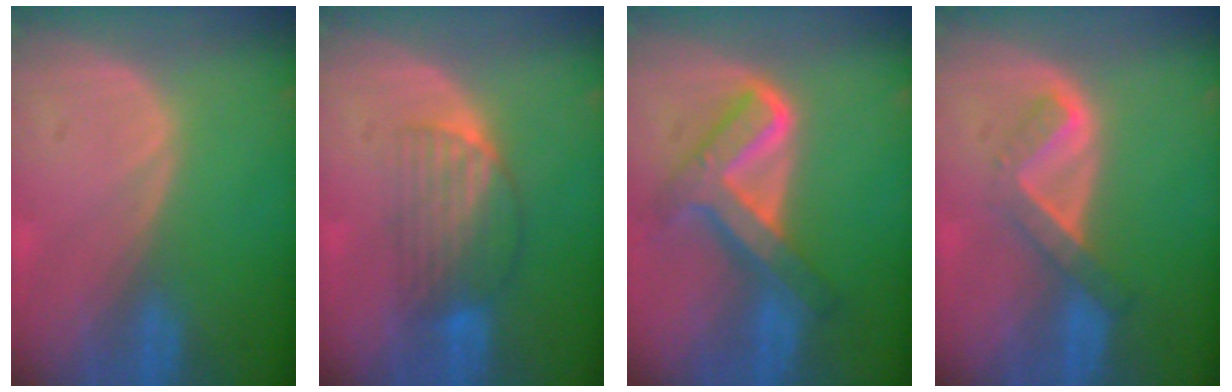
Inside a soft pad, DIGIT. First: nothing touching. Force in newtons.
{"total": 6.5, "press": 5.7, "slide": 3.2}
{"total": 8.4, "press": 8.4, "slide": 0.7}
{"total": 5.1, "press": 4.4, "slide": 2.6}